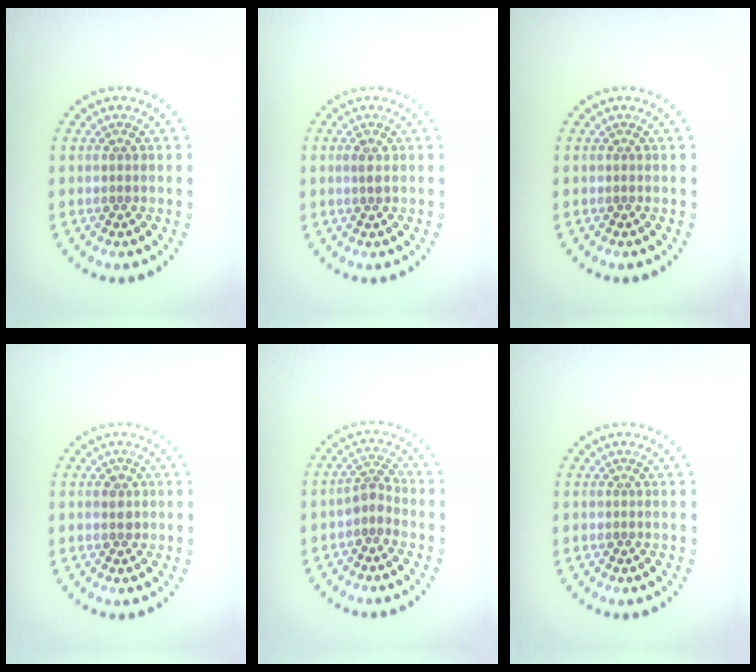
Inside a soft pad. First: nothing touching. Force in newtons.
{"total": 1.0, "press": 0.9, "slide": 0.4}
{"total": 0.0}
{"total": 1.1, "press": 1.1, "slide": 0.3}
{"total": 2.0, "press": 1.5, "slide": 1.3}
{"total": 0.0}